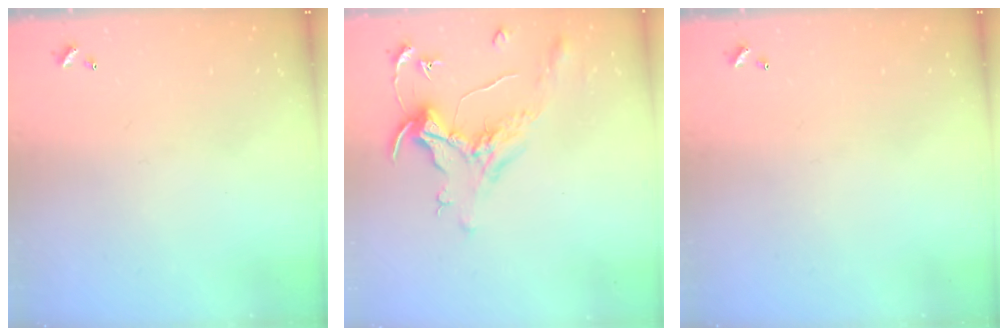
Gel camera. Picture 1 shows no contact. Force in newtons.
{"total": 1.6, "press": 1.4, "slide": 0.7}
{"total": 0.0}